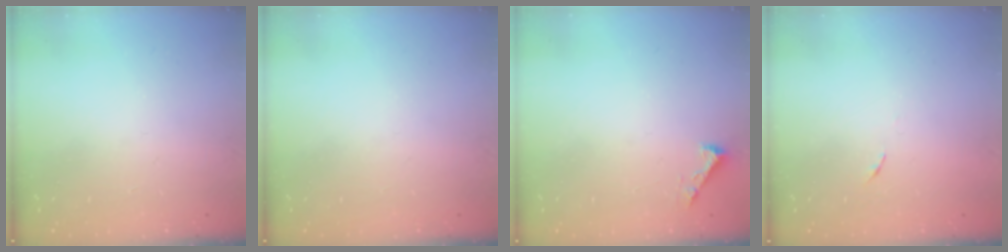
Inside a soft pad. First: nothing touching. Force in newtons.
{"total": 0.0}
{"total": 2.3, "press": 2.3, "slide": 0.3}
{"total": 3.2, "press": 3.1, "slide": 0.4}